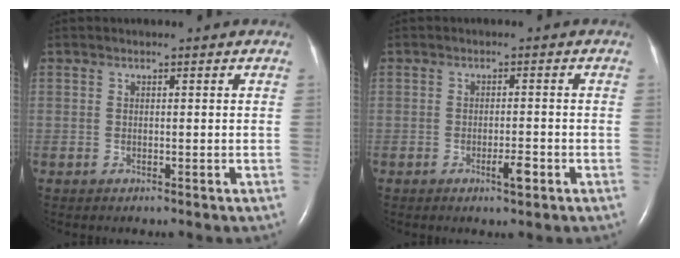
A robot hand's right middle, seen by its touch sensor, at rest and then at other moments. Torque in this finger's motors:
{"motor_torque": [0.34, -0.26, 0.19, 0.03]}